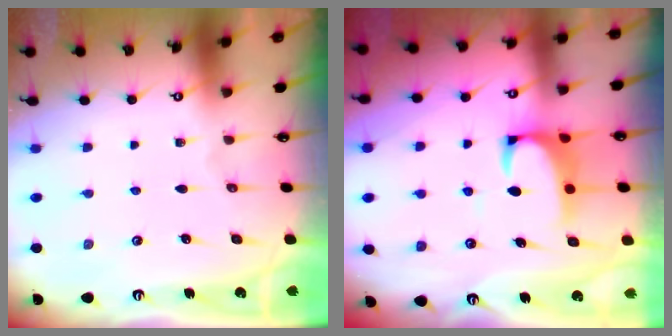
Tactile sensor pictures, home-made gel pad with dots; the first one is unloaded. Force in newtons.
{"total": 2.3, "press": 2.1, "slide": 1.0}